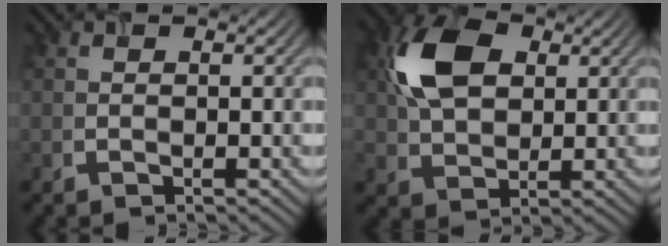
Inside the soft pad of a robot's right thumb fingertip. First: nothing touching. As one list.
[{"total": 9.8, "force": [2.8, 6.4, 6.9], "torque": [-0.163, 0.015, 0.049]}]